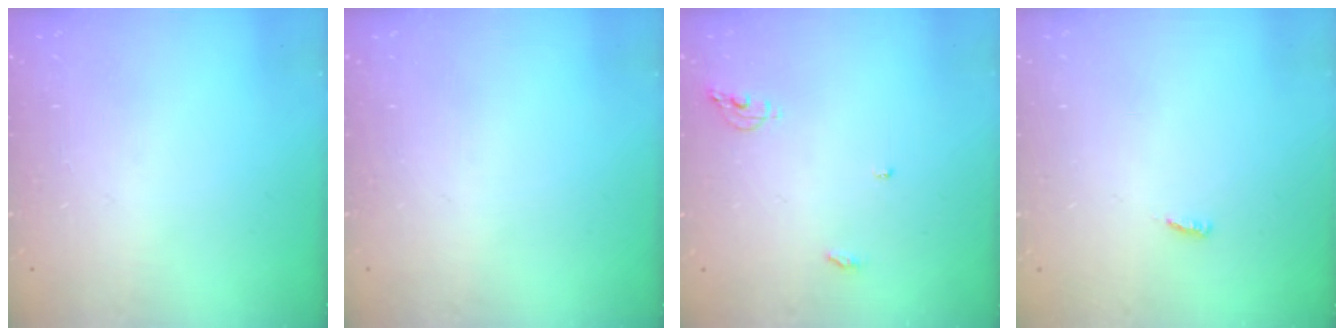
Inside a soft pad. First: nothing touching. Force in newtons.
{"total": 0.0}
{"total": 5.4, "press": 5.4, "slide": 0.4}
{"total": 3.0, "press": 3.0, "slide": 0.0}